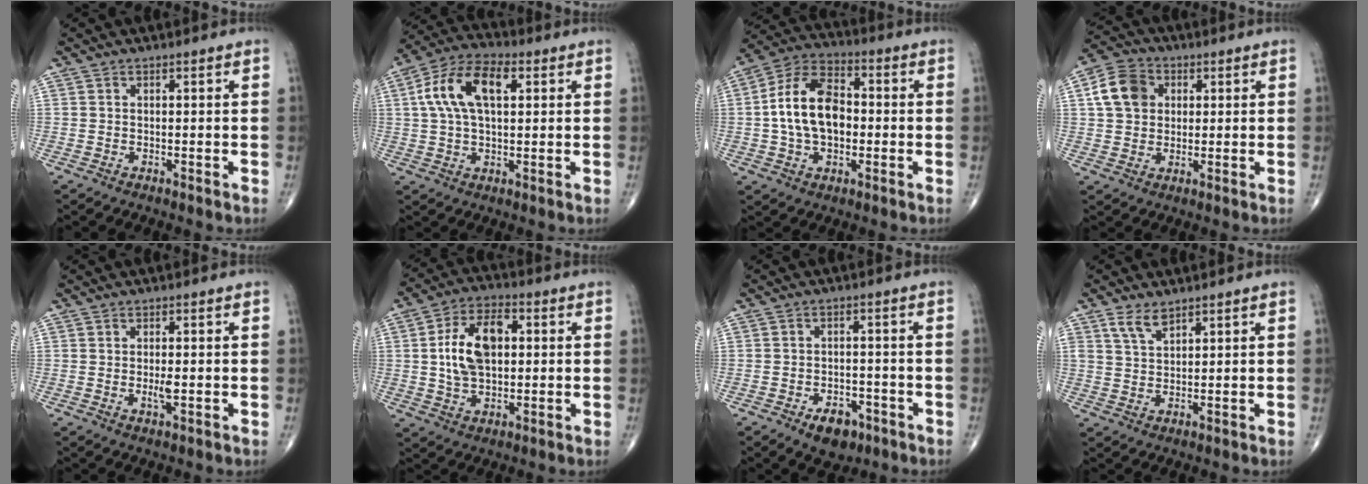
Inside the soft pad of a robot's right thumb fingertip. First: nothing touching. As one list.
[{"total": 12.8, "force": [3.2, 6.7, 10.4], "torque": [-0.201, 0.025, 0.054]}, {"total": 14.5, "force": [-0.3, 9.1, 11.3], "torque": [-0.188, 0.029, -0.013]}, {"total": 8.8, "force": [2.0, 7.1, 4.9], "torque": [-0.075, 0.008, 0.029]}, {"total": 2.4, "force": [-0.3, 0.9, 2.2], "torque": [-0.037, -0.003, -0.005]}, {"total": 12.9, "force": [1.4, 7.7, 10.2], "torque": [-0.168, 0.012, 0.022]}, {"total": 6.3, "force": [-3.5, 3.8, 3.5], "torque": [-0.030, 0.016, -0.050]}, {"total": 4.1, "force": [2.9, 1.9, 2.2], "torque": [-0.037, -0.017, 0.061]}]